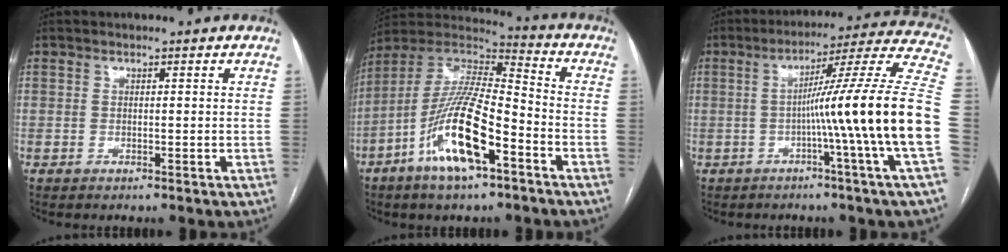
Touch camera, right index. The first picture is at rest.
{"total": 16.7, "force": [-7.5, 3.7, 14.5], "torque": [-0.290, -0.003, -0.136]}
{"total": 19.1, "force": [-3.5, -3.5, 18.5], "torque": [-0.233, 0.006, -0.070]}